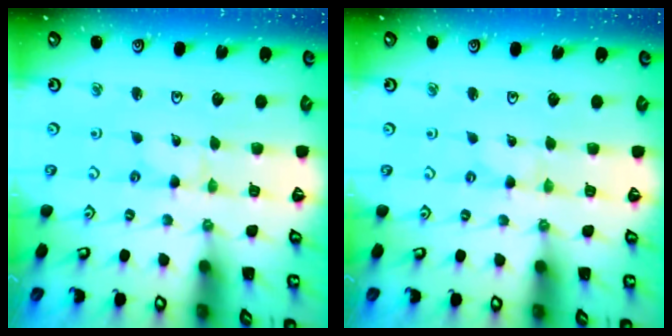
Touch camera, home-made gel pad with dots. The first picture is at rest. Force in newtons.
{"total": 0.0}